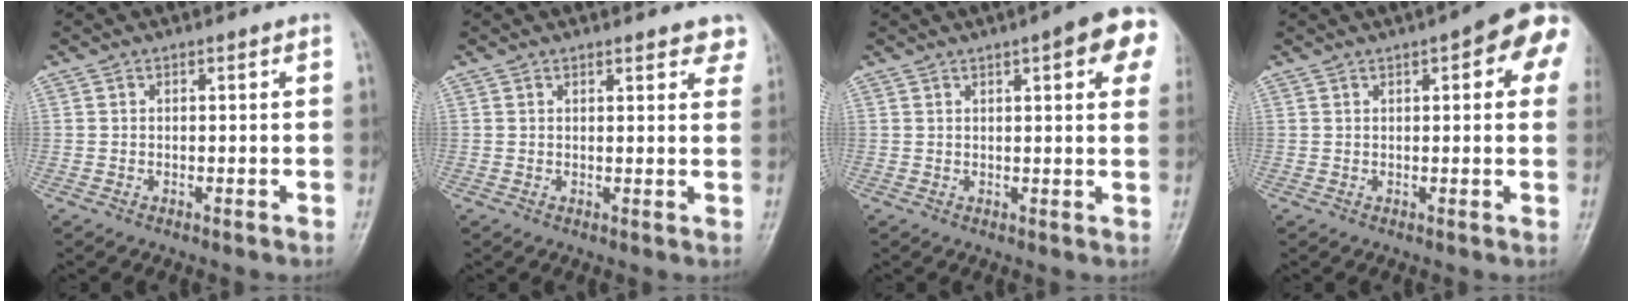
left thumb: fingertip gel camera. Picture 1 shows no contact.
{"total": 5.0, "force": [4.1, 1.8, 2.3], "torque": [0.004, -0.014, 0.038]}
{"total": 10.2, "force": [4.4, 2.5, 8.8], "torque": [-0.084, -0.004, 0.045]}
{"total": 11.3, "force": [4.3, 3.6, 9.8], "torque": [-0.092, 0.004, 0.040]}